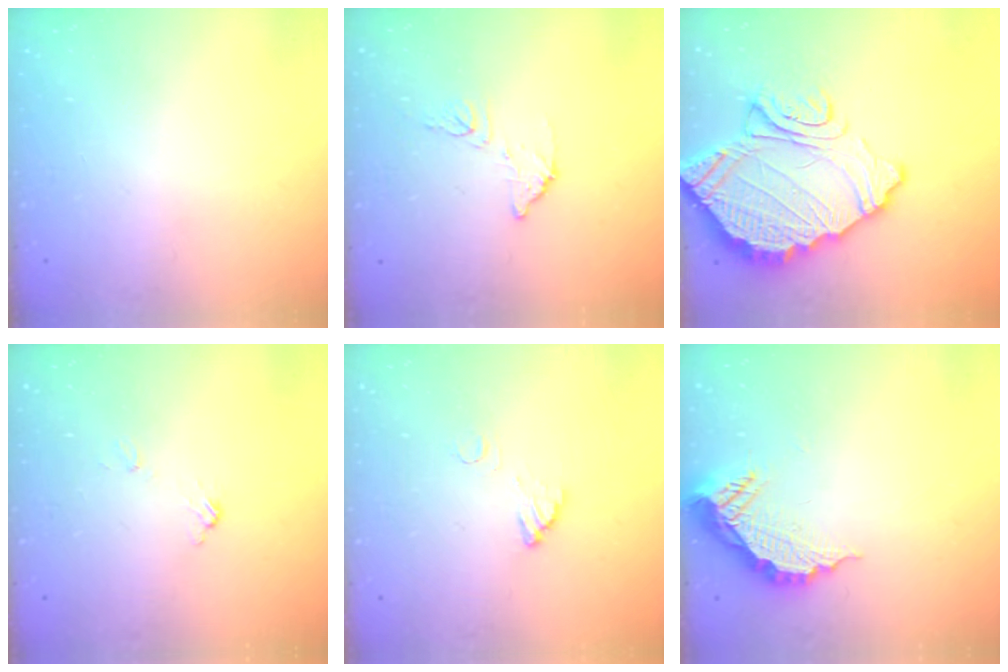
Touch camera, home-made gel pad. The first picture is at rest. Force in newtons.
{"total": 8.0, "press": 8.0, "slide": 0.4}
{"total": 17.7, "press": 17.6, "slide": 1.5}
{"total": 5.2, "press": 5.1, "slide": 0.4}
{"total": 3.5, "press": 3.5, "slide": 0.3}
{"total": 9.5, "press": 9.5, "slide": 0.7}